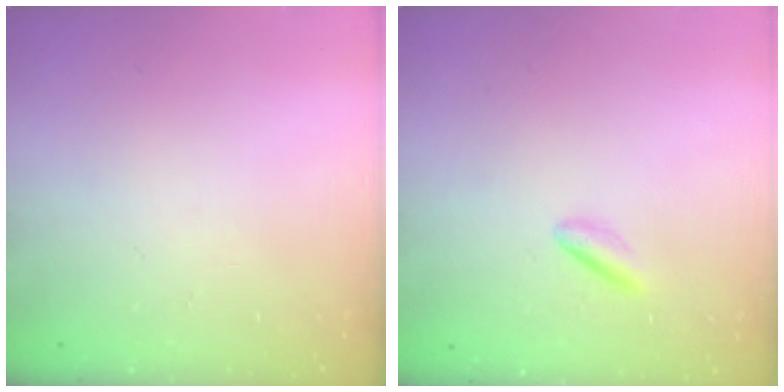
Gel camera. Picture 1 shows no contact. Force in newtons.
{"total": 2.8, "press": 2.7, "slide": 0.8}